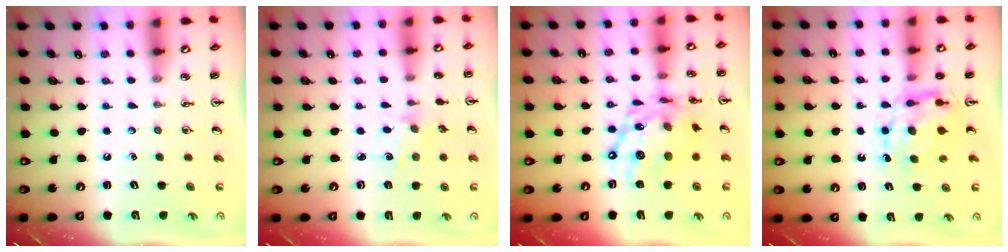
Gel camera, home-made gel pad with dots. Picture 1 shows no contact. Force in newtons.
{"total": 1.5, "press": 1.5, "slide": 0.1}
{"total": 17.3, "press": 17.2, "slide": 1.3}
{"total": 7.1, "press": 7.1, "slide": 0.2}